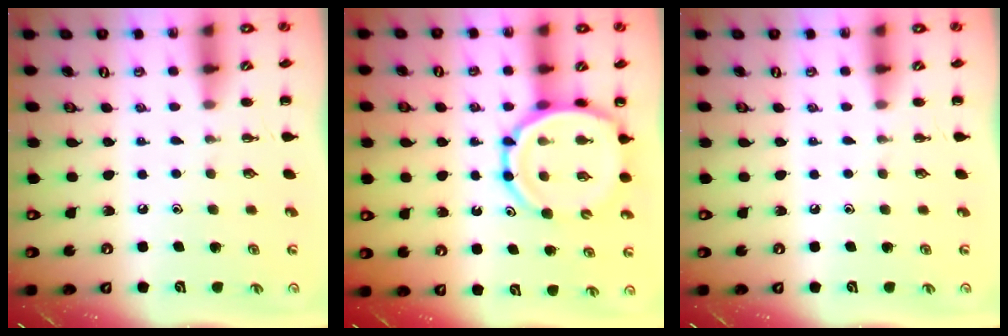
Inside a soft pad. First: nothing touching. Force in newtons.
{"total": 12.5, "press": 11.9, "slide": 3.9}
{"total": 0.0}